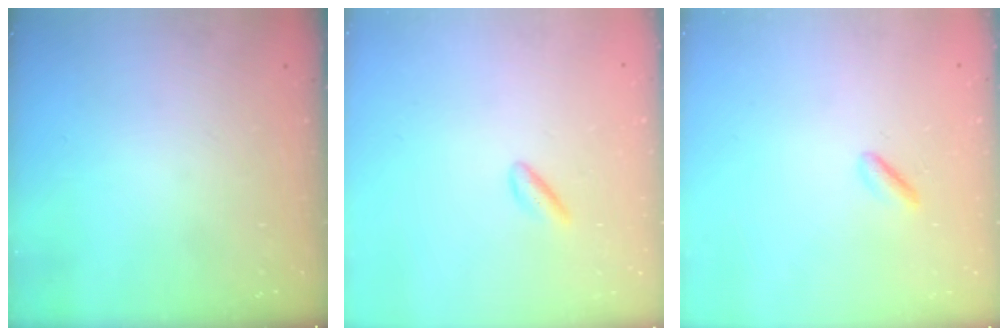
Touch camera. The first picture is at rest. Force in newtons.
{"total": 2.2, "press": 1.9, "slide": 1.1}
{"total": 1.8, "press": 1.7, "slide": 0.7}